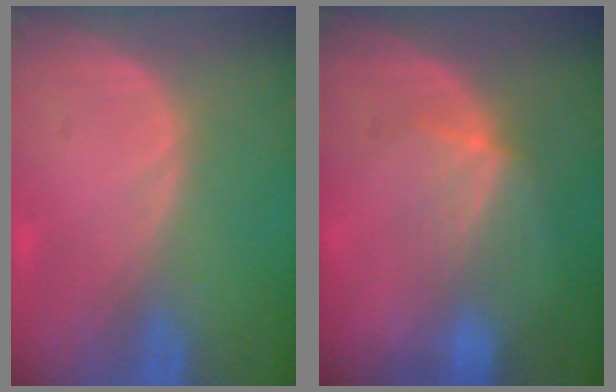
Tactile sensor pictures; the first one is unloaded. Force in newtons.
{"total": 4.2, "press": 4.0, "slide": 1.1}